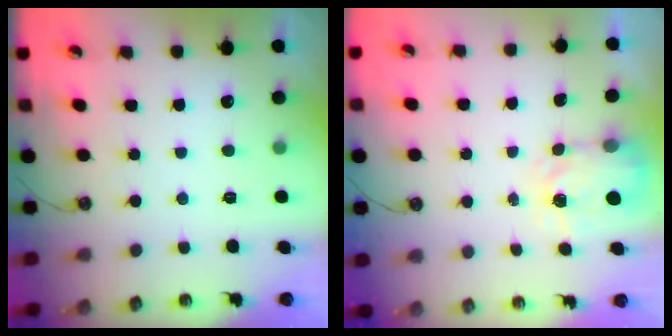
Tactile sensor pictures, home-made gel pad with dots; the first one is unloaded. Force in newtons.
{"total": 3.9, "press": 3.8, "slide": 0.6}